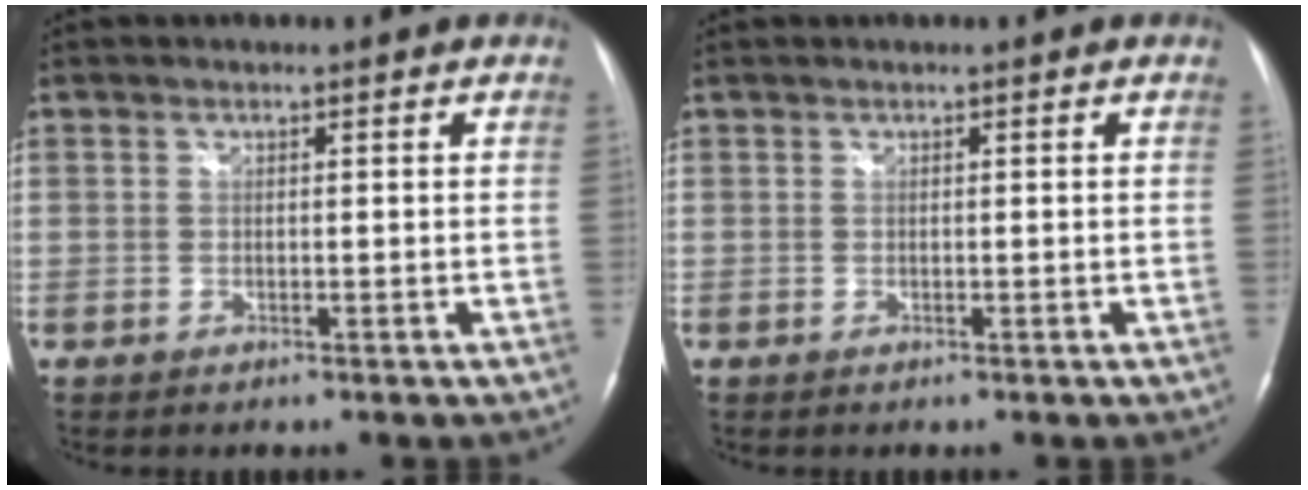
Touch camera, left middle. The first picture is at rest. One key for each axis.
{"total": 0.0}